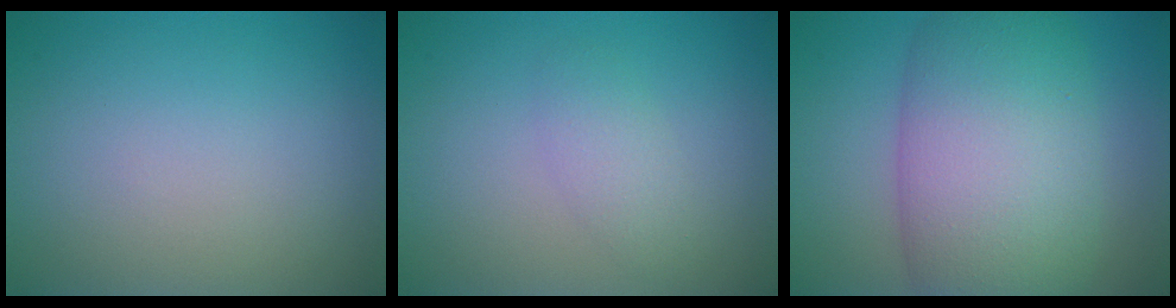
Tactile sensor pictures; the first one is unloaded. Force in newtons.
{"total": 1.7, "press": 1.7, "slide": 0.1}
{"total": 11.6, "press": 11.6, "slide": 0.4}